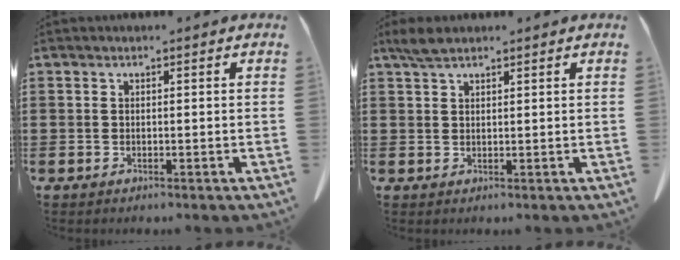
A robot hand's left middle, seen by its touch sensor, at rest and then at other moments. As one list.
[{"total": 2.8, "force": [2.0, 0.8, 1.7], "torque": [-0.039, 0.003, 0.038]}]